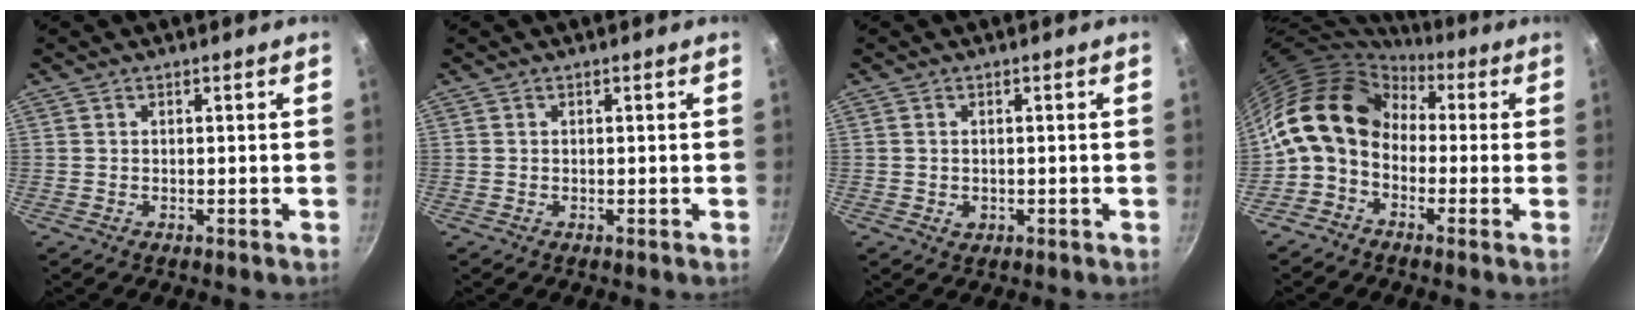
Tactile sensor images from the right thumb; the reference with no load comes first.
{"total": 0.0}
{"total": 1.5, "force": [-0.2, 1.2, 0.9], "torque": [-0.012, 0.000, -0.002]}
{"total": 13.4, "force": [0.7, 10.4, 8.5], "torque": [-0.125, 0.034, -0.015]}